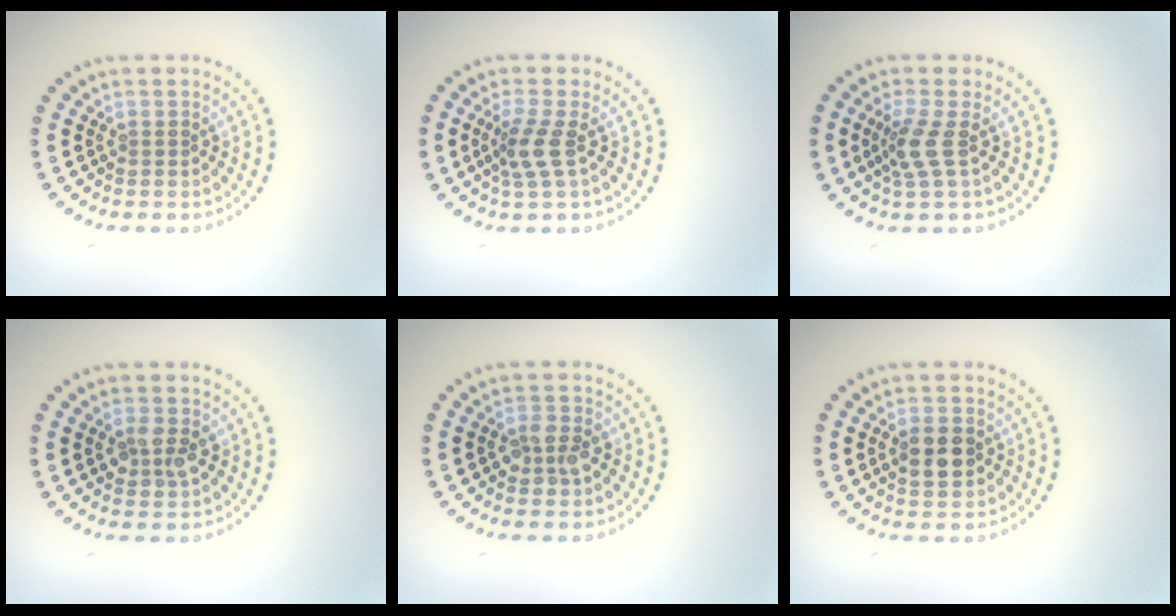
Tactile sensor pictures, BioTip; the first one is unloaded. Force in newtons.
{"total": 2.4, "press": 1.8, "slide": 1.6}
{"total": 2.2, "press": 1.8, "slide": 1.4}
{"total": 2.4, "press": 2.4, "slide": 0.0}
{"total": 2.6, "press": 2.5, "slide": 0.7}
{"total": 3.5, "press": 3.5, "slide": 0.1}